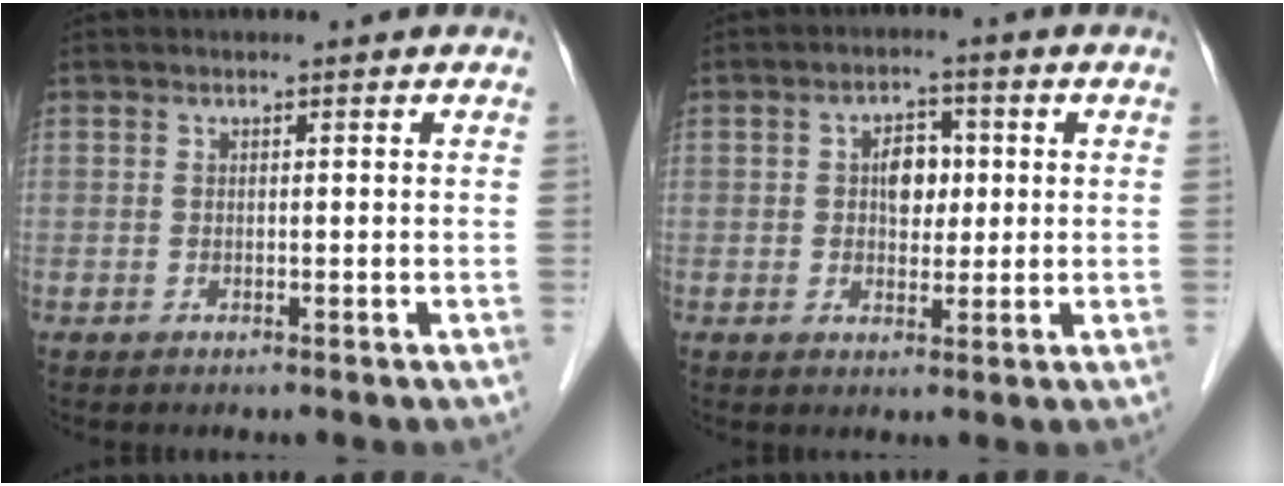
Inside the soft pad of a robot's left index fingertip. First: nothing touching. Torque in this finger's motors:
{"motor_torque": [0.16, 0.02, 0.09, 0.06]}